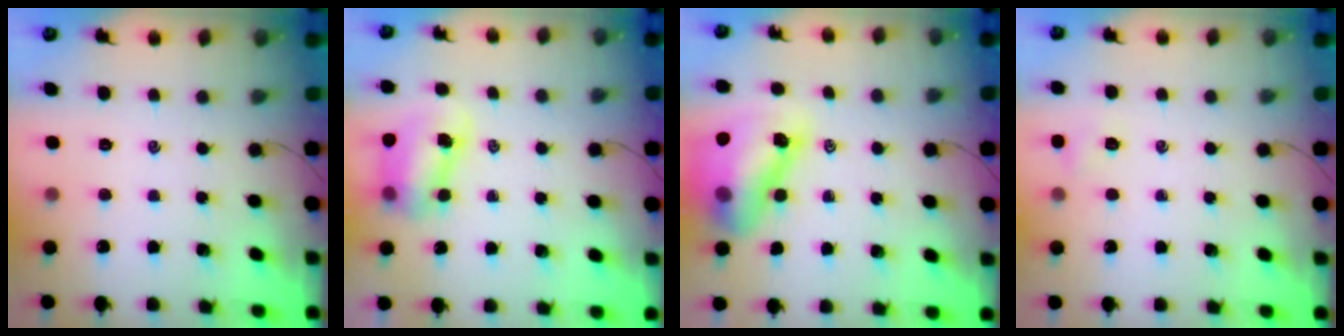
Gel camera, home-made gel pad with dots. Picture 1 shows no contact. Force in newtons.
{"total": 7.9, "press": 7.8, "slide": 1.3}
{"total": 14.6, "press": 14.0, "slide": 4.0}
{"total": 4.3, "press": 4.1, "slide": 1.4}